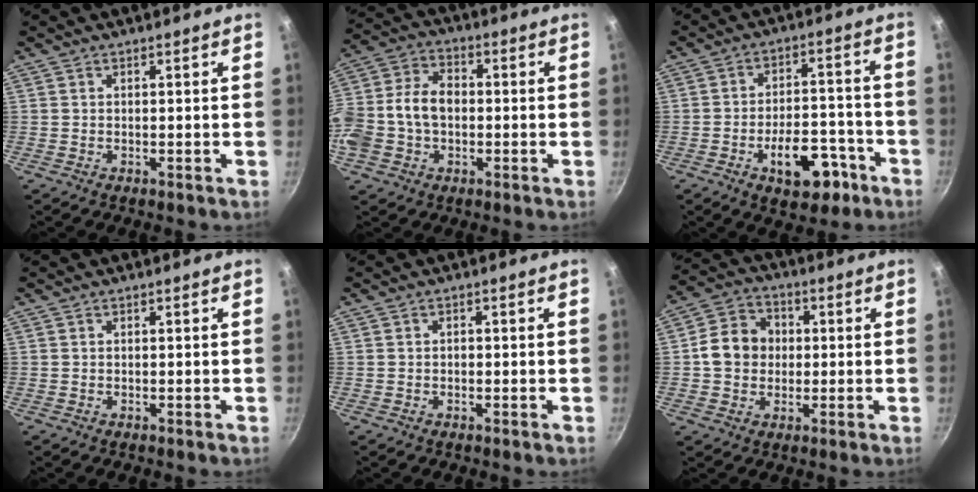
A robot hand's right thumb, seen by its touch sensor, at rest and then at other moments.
{"total": 14.2, "force": [-1.4, 10.2, 9.7], "torque": [-0.187, 0.038, -0.035]}
{"total": 12.1, "force": [-5.7, 6.5, 8.4], "torque": [-0.090, 0.045, -0.072]}
{"total": 0.0}
{"total": 0.7, "force": [-0.2, 0.6, 0.3], "torque": [-0.005, 0.004, -0.003]}
{"total": 9.6, "force": [0.3, 8.3, 5.0], "torque": [-0.059, 0.017, -0.010]}